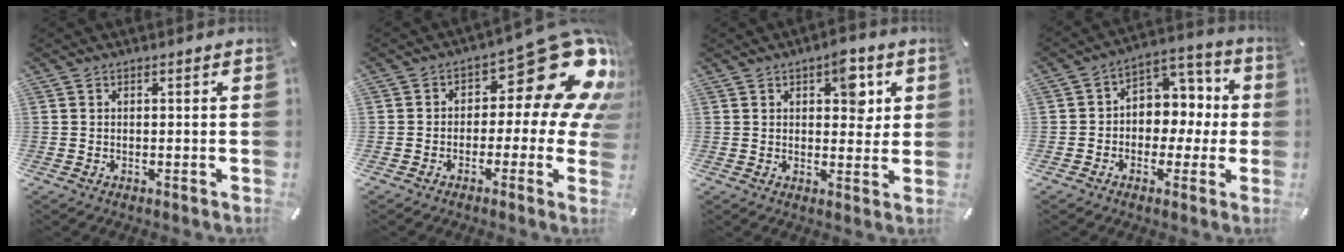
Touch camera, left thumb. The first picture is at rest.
{"total": 19.8, "force": [8.2, 9.3, 15.5], "torque": [-0.192, -0.053, 0.136]}
{"total": 7.3, "force": [3.0, 4.3, 5.1], "torque": [-0.042, -0.014, 0.043]}
{"total": 7.9, "force": [-1.1, 7.3, 2.7], "torque": [-0.036, 0.006, -0.020]}